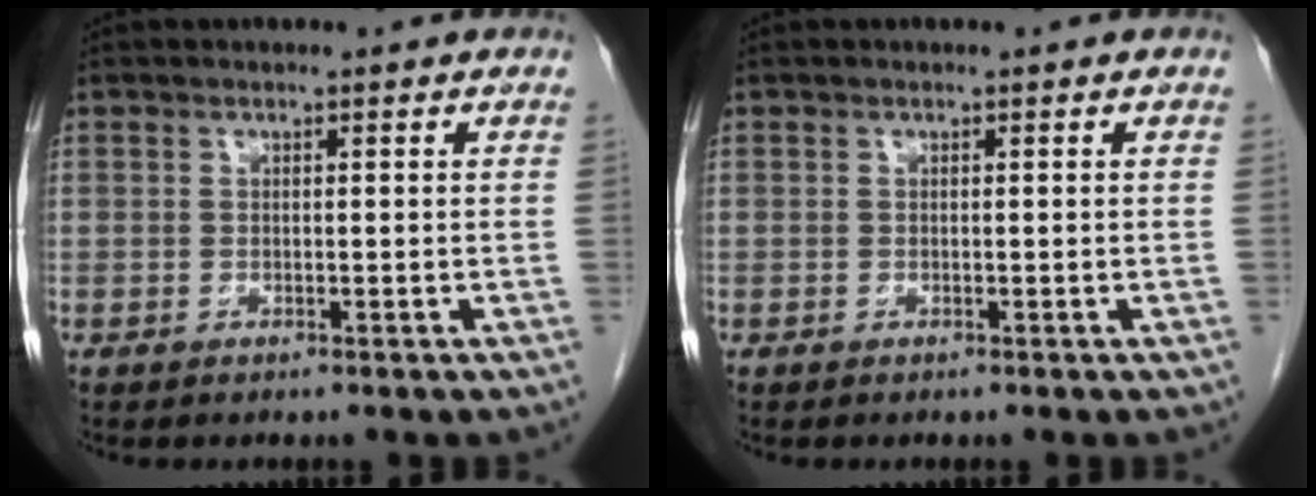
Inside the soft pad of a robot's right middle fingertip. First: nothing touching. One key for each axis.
{"total": 0.0}